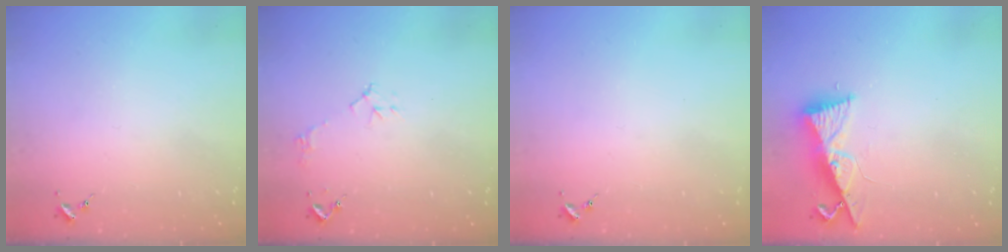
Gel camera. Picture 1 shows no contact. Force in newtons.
{"total": 5.3, "press": 5.3, "slide": 0.7}
{"total": 0.0}
{"total": 9.0, "press": 9.0, "slide": 1.1}